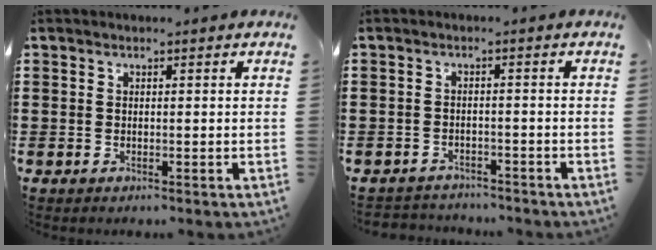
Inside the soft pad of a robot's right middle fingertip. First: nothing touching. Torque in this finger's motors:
{"motor_torque": [0.20, 0.18, 0.03, 0.04]}